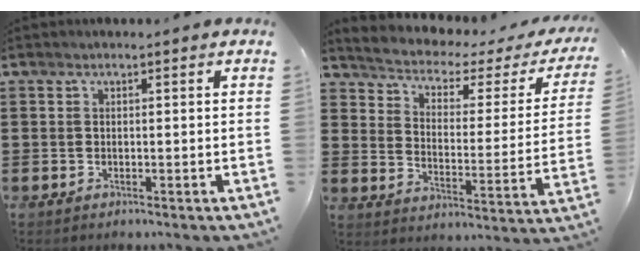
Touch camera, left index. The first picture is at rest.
{"total": 2.4, "force": [1.8, 0.7, 1.4], "torque": [-0.045, -0.024, 0.018]}